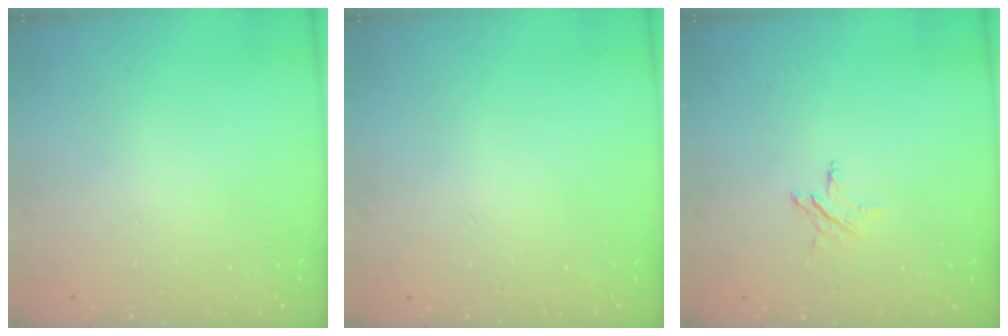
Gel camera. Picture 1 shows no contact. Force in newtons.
{"total": 0.0}
{"total": 3.5, "press": 3.5, "slide": 0.3}